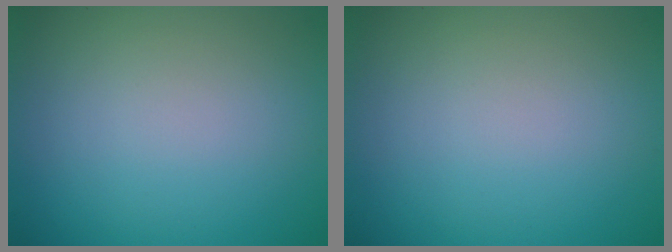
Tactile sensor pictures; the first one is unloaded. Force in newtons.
{"total": 0.0}